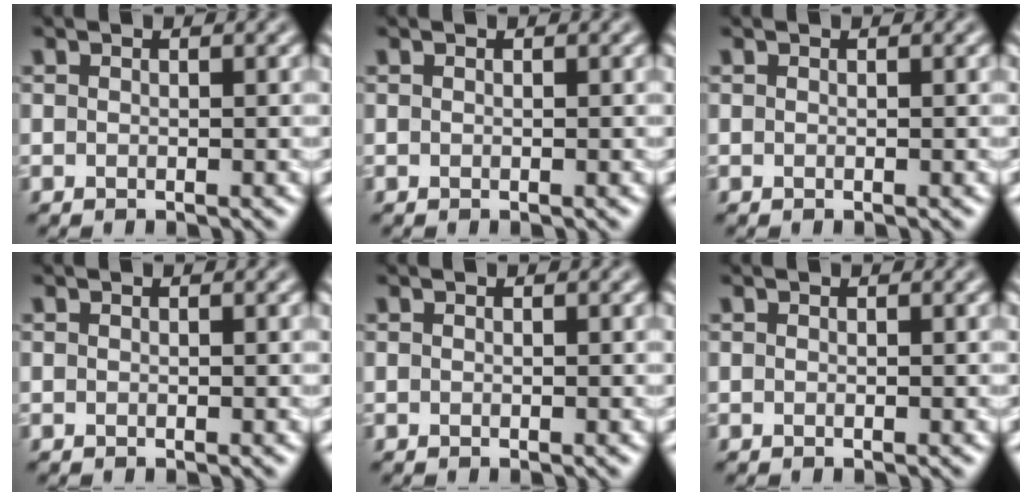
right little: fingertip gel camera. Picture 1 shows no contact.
{"total": 0.0}
{"total": 0.0}
{"total": 0.0}
{"total": 0.0}
{"total": 0.0}